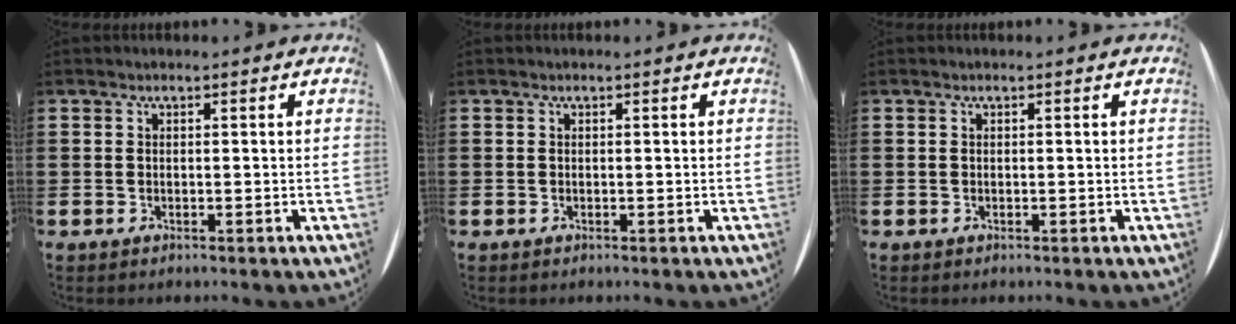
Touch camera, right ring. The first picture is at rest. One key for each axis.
{"total": 0.0}
{"total": 0.0}